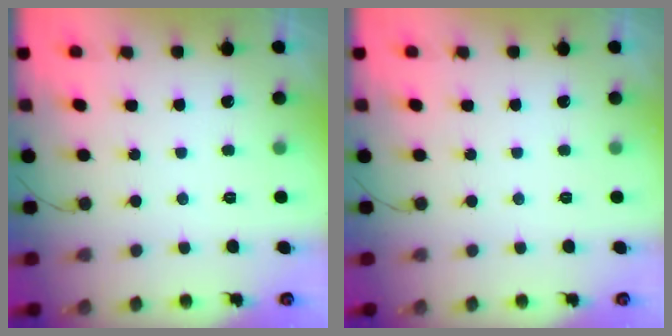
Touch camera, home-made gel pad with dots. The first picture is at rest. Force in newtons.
{"total": 0.0}